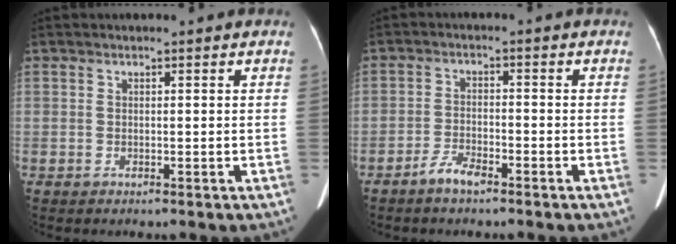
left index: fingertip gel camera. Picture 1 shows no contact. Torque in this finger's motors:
{"motor_torque": [0.19, 0.15, 0.03, 0.00]}